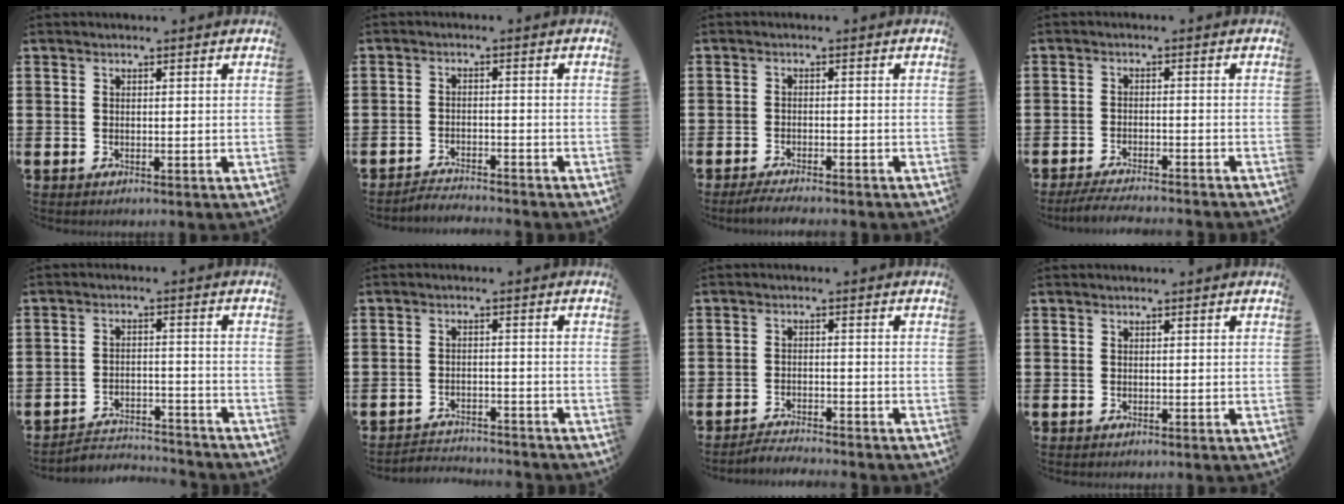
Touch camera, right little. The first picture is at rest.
{"total": 2.3, "force": [-2.2, -0.1, -0.2], "torque": [-0.003, 0.004, -0.049]}
{"total": 1.9, "force": [-1.7, 0.0, 0.8], "torque": [-0.013, 0.004, -0.033]}
{"total": 2.8, "force": [-2.6, -0.2, 1.0], "torque": [-0.014, 0.003, -0.050]}
{"total": 3.3, "force": [-3.3, 0.3, 0.1], "torque": [-0.009, 0.004, -0.073]}
{"total": 2.5, "force": [-2.5, 0.1, -0.2], "torque": [-0.004, 0.002, -0.056]}
{"total": 2.2, "force": [-2.2, -0.1, 0.0], "torque": [-0.004, 0.004, -0.047]}
{"total": 0.0}